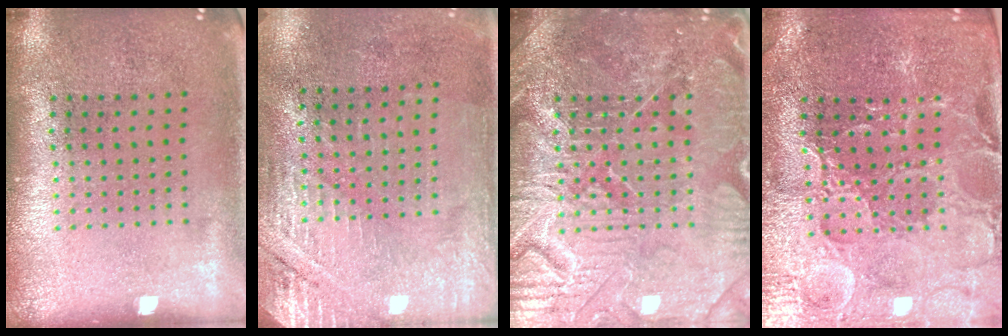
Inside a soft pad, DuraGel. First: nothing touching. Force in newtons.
{"total": 2.8, "press": 2.6, "slide": 0.9}
{"total": 4.8, "press": 4.8, "slide": 0.6}
{"total": 3.3, "press": 3.2, "slide": 0.6}